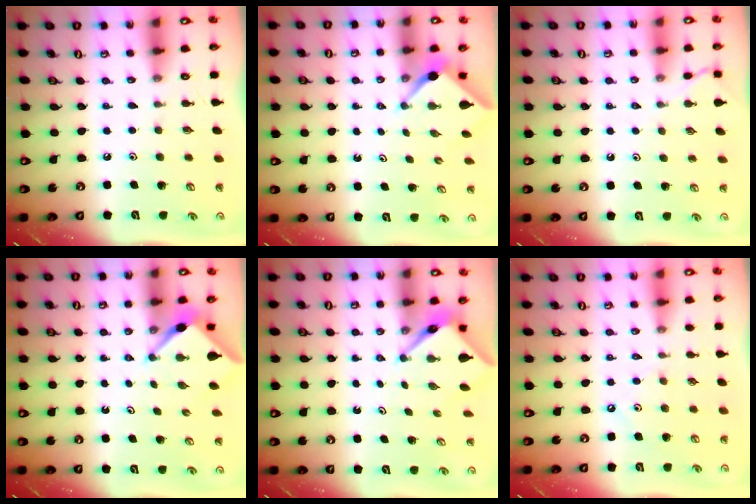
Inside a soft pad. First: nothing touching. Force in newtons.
{"total": 2.6, "press": 2.6, "slide": 0.3}
{"total": 2.9, "press": 2.8, "slide": 0.6}
{"total": 4.0, "press": 3.9, "slide": 0.4}
{"total": 3.9, "press": 3.9, "slide": 0.2}
{"total": 5.5, "press": 5.4, "slide": 0.8}